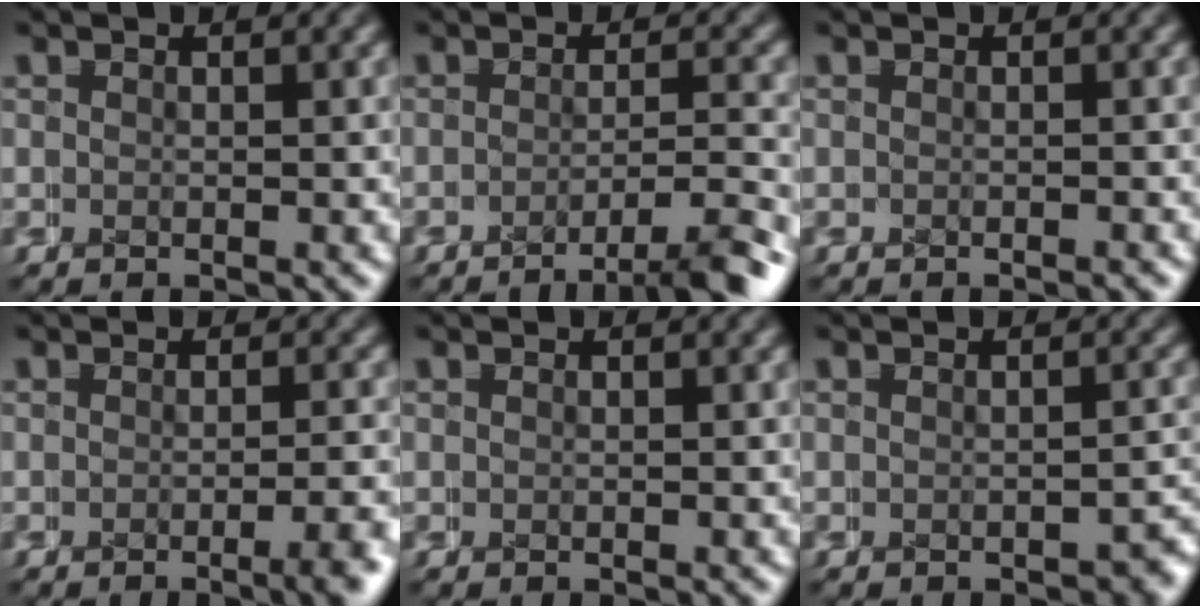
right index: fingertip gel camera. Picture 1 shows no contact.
{"total": 5.5, "force": [-4.8, 1.5, 2.1], "torque": [-0.008, 0.006, -0.084]}
{"total": 0.7, "force": [-0.7, 0.2, 0.1], "torque": [0.004, 0.003, -0.013]}
{"total": 2.2, "force": [-1.8, -0.1, 1.4], "torque": [-0.013, 0.010, -0.033]}
{"total": 0.0}
{"total": 1.5, "force": [-1.3, 0.6, 0.4], "torque": [-0.003, 0.003, -0.023]}